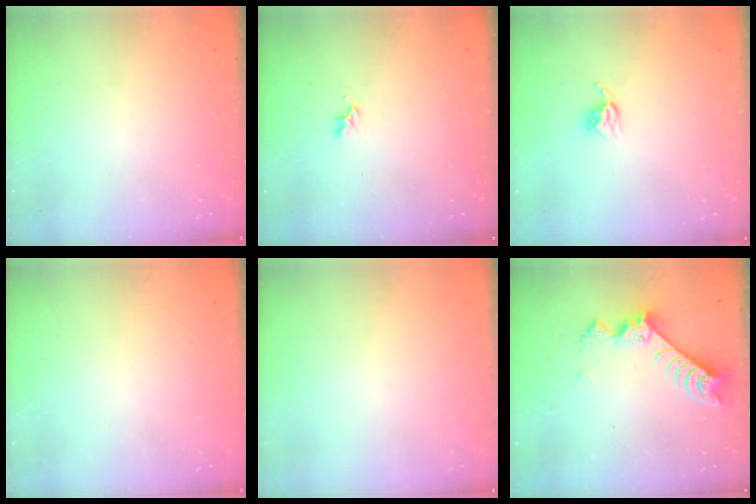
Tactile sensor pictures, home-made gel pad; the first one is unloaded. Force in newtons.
{"total": 1.6, "press": 1.6, "slide": 0.3}
{"total": 4.3, "press": 4.2, "slide": 0.5}
{"total": 0.0}
{"total": 0.0}
{"total": 9.0, "press": 9.0, "slide": 1.0}